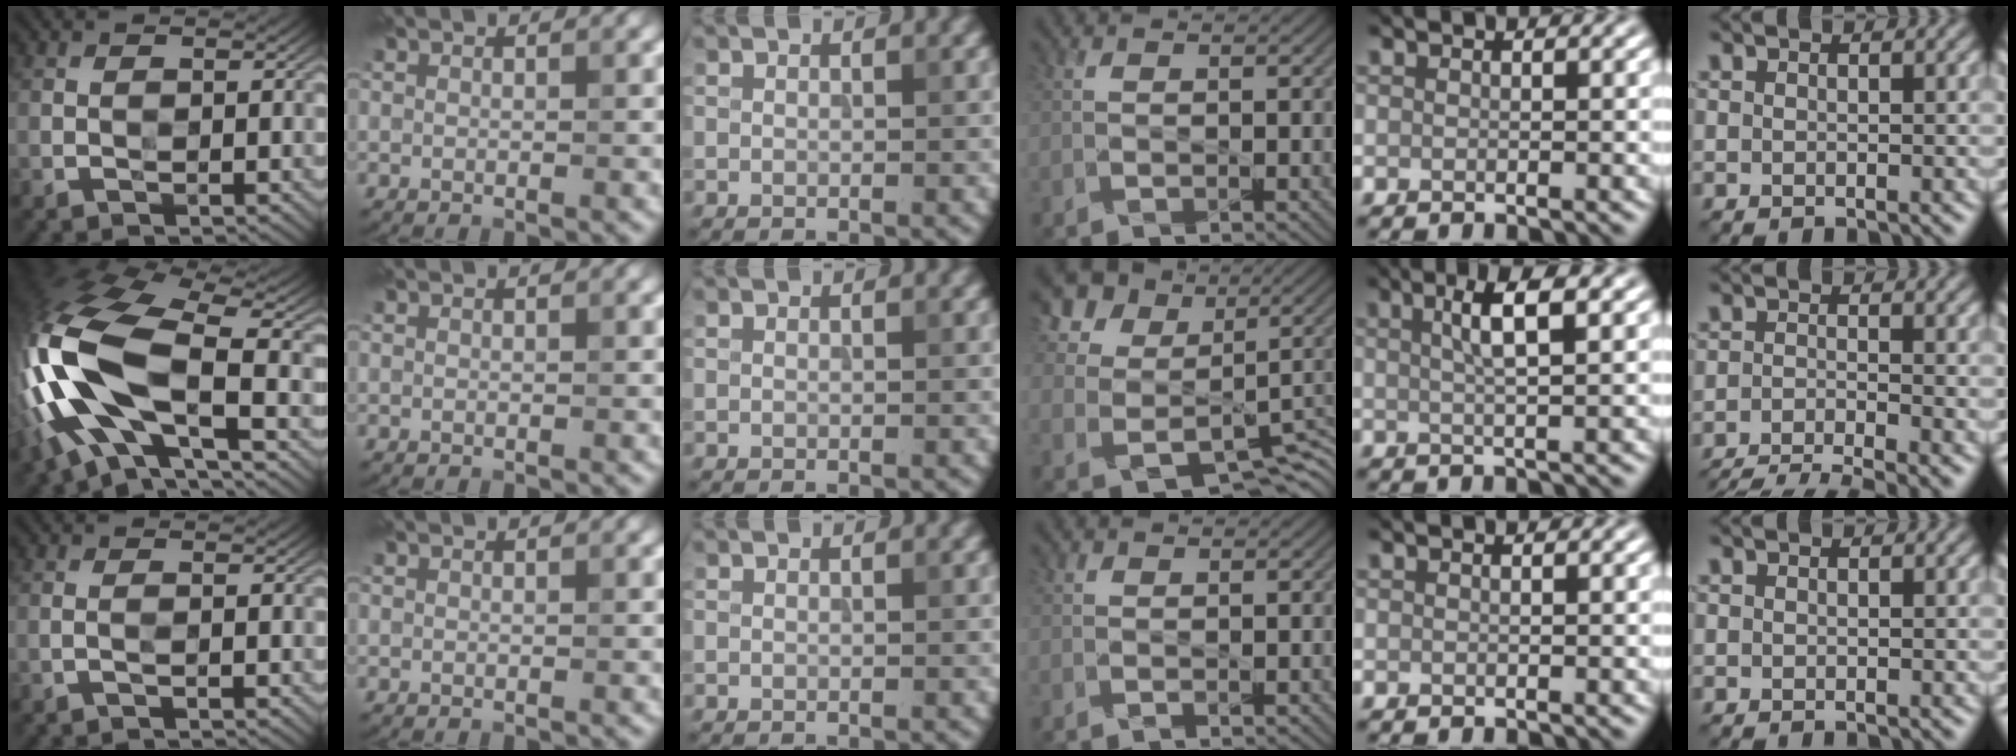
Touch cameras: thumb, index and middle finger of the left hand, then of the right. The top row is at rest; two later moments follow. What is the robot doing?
{"motion": "wipe", "object": "mirror"}